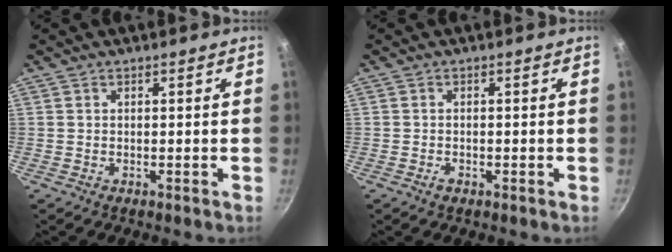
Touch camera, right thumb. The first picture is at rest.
{"total": 1.1, "force": [-0.6, 0.6, 0.8], "torque": [-0.016, 0.002, -0.013]}